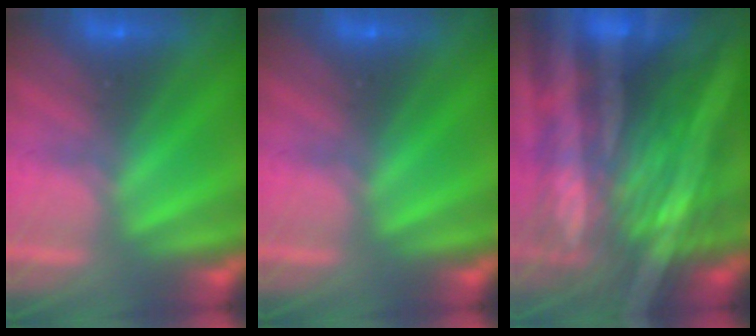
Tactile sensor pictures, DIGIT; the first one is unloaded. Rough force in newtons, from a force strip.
{"total": 0.0}
{"total": 8.7}